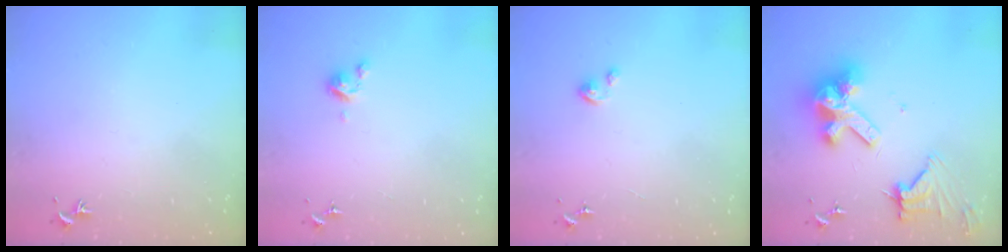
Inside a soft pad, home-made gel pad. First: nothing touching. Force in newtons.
{"total": 4.3, "press": 4.3, "slide": 0.3}
{"total": 2.9, "press": 2.9, "slide": 0.2}
{"total": 18.0, "press": 17.9, "slide": 2.0}